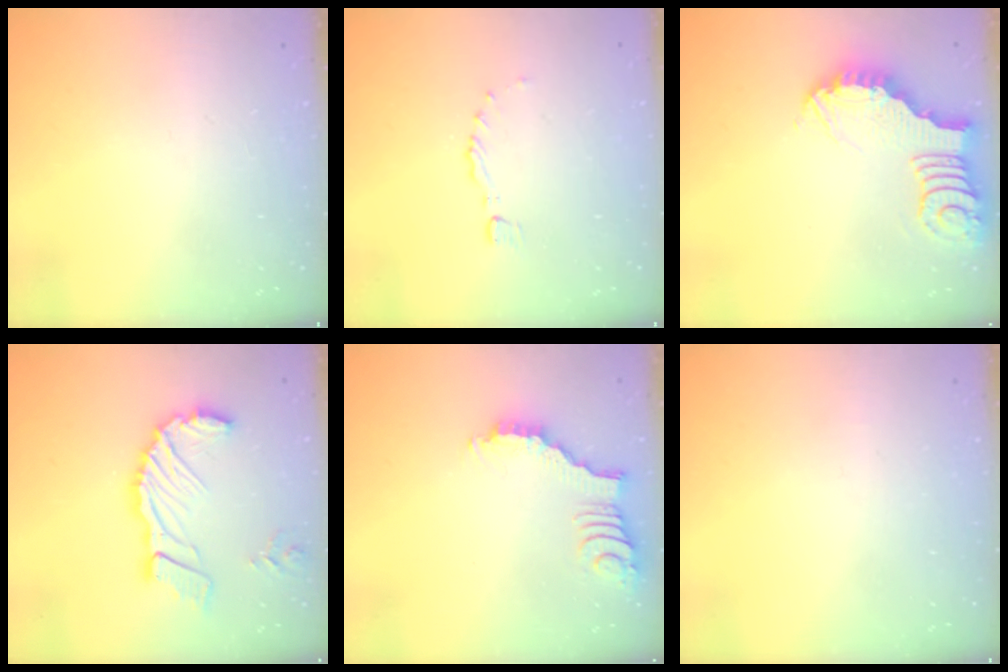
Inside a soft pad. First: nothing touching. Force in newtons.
{"total": 0.0}
{"total": 3.9, "press": 3.8, "slide": 0.4}
{"total": 14.3, "press": 14.2, "slide": 1.6}
{"total": 2.5, "press": 2.4, "slide": 0.4}
{"total": 0.0}